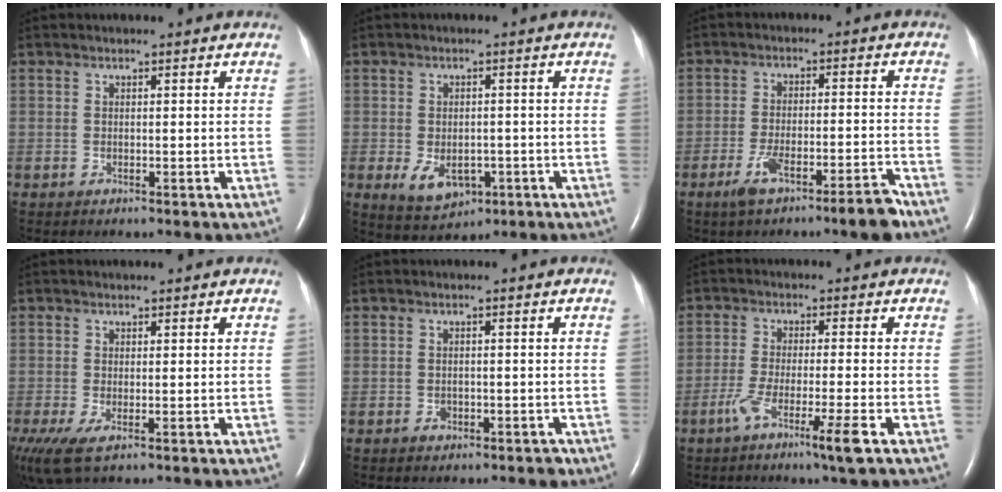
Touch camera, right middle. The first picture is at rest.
{"total": 5.9, "force": [-2.1, 3.8, 4.0], "torque": [-0.072, -0.005, -0.017]}
{"total": 7.8, "force": [-5.4, 0.6, 5.6], "torque": [-0.101, 0.001, -0.090]}
{"total": 5.9, "force": [-2.6, 2.1, 4.9], "torque": [-0.106, -0.022, -0.043]}
{"total": 1.8, "force": [-1.0, 1.2, 0.8], "torque": [-0.010, 0.003, -0.010]}
{"total": 6.8, "force": [-3.7, -0.7, 5.7], "torque": [-0.105, -0.017, -0.070]}